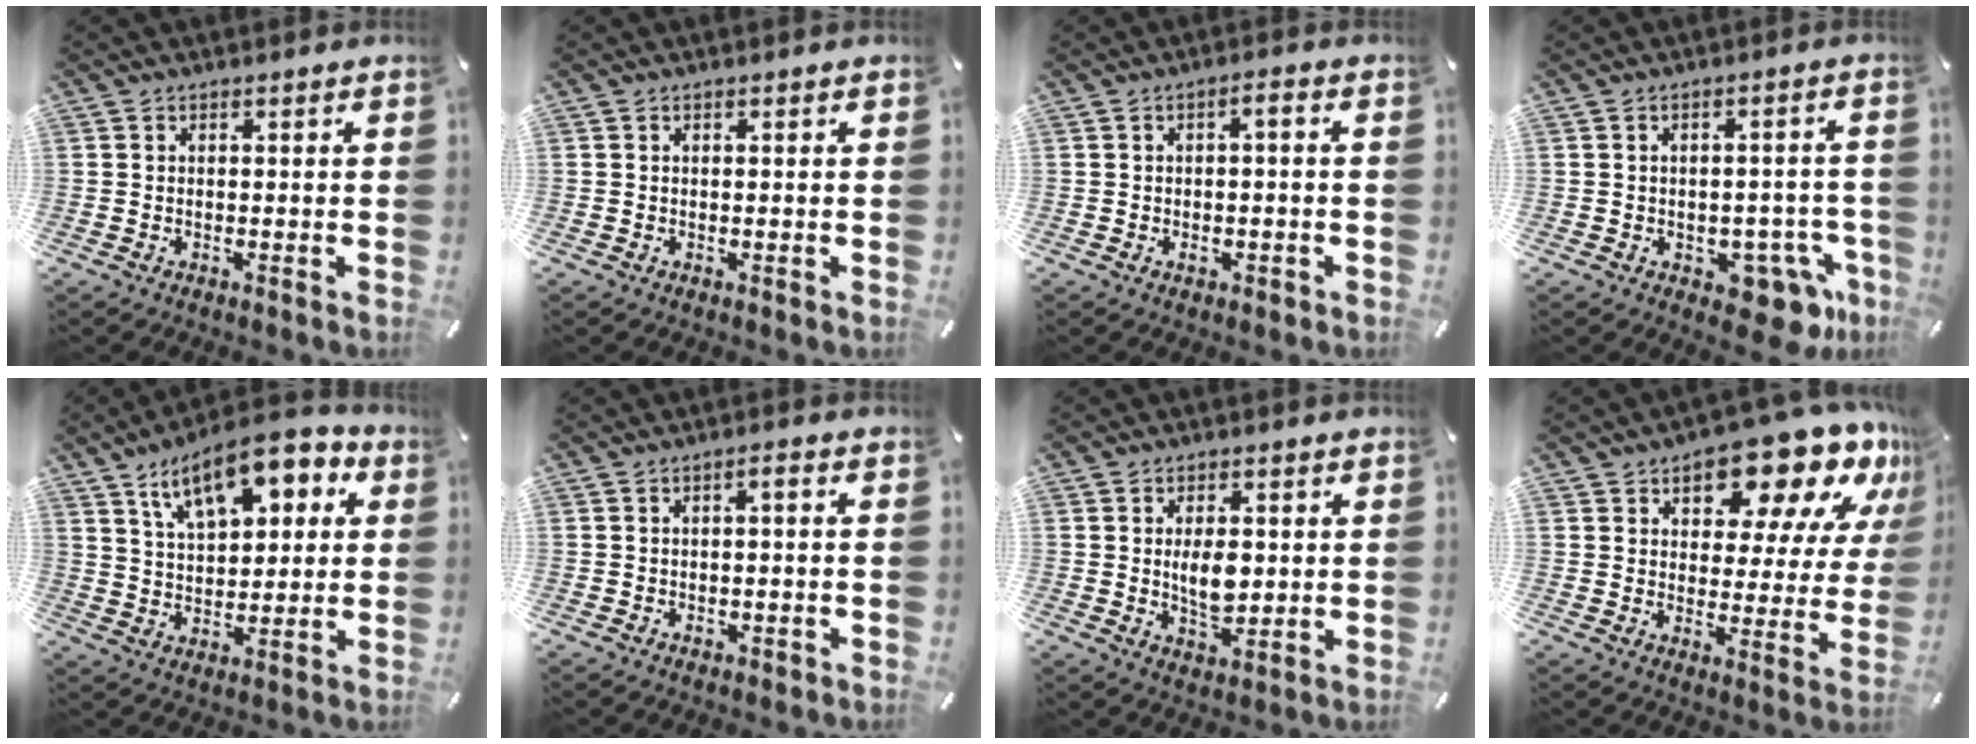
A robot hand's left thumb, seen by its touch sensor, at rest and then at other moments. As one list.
[{"total": 0.0}, {"total": 2.7, "force": [-0.9, 1.3, 2.2], "torque": [-0.038, 0.007, -0.018]}, {"total": 9.4, "force": [-4.4, 5.0, 6.6], "torque": [-0.066, 0.010, -0.070]}, {"total": 14.6, "force": [8.1, 7.2, 9.7], "torque": [-0.163, -0.017, 0.142]}, {"total": 2.1, "force": [-0.4, 1.0, 1.8], "torque": [-0.032, 0.006, -0.009]}, {"total": 7.1, "force": [0.8, 4.4, 5.6], "torque": [-0.092, -0.009, 0.006]}, {"total": 16.8, "force": [12.8, 7.1, 8.3], "torque": [-0.117, -0.101, 0.211]}]